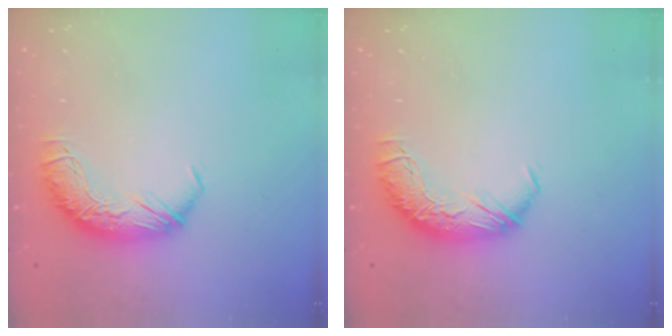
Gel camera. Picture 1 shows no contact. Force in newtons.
{"total": 0.0}